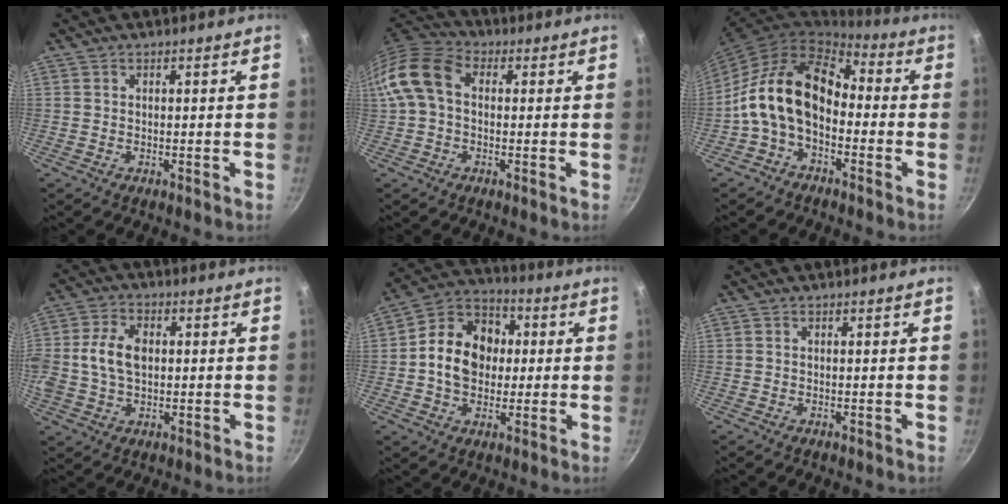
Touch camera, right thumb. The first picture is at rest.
{"total": 10.8, "force": [0.9, 7.6, 7.6], "torque": [-0.137, 0.029, -0.003]}
{"total": 15.2, "force": [-2.2, 10.0, 11.2], "torque": [-0.182, 0.048, -0.058]}
{"total": 10.1, "force": [0.6, 6.9, 7.4], "torque": [-0.138, 0.021, 0.004]}
{"total": 14.4, "force": [0.6, 11.4, 8.8], "torque": [-0.114, 0.025, -0.008]}
{"total": 0.0}